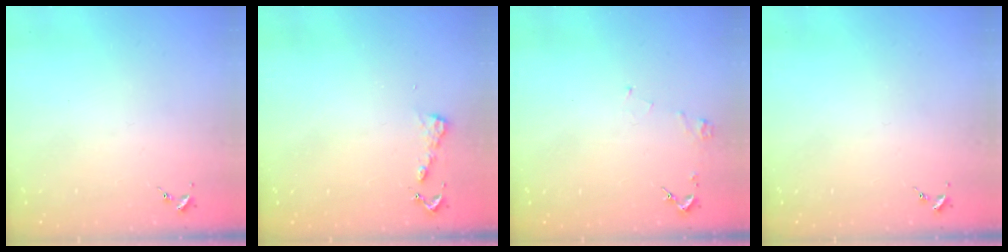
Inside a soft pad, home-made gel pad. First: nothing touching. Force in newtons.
{"total": 4.6, "press": 4.6, "slide": 0.4}
{"total": 3.7, "press": 3.7, "slide": 0.5}
{"total": 0.0}